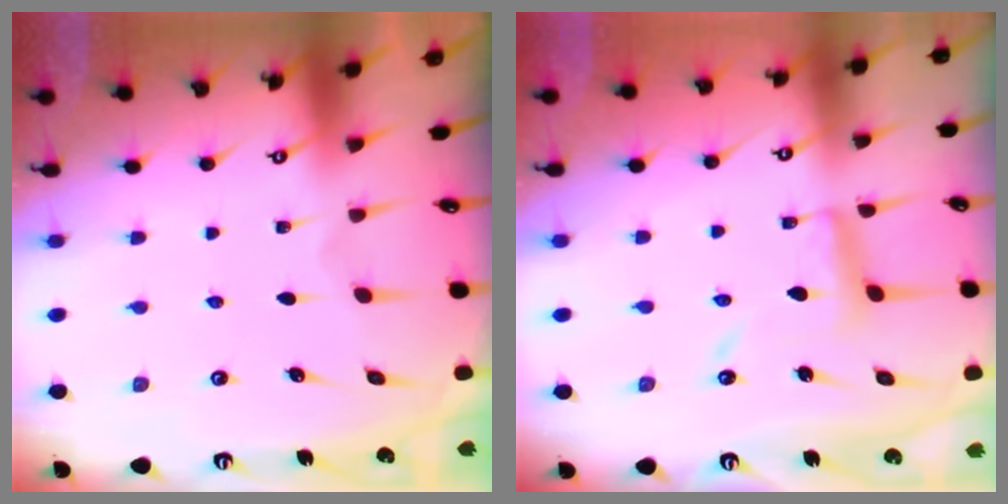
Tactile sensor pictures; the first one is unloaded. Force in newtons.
{"total": 9.6, "press": 9.5, "slide": 0.8}